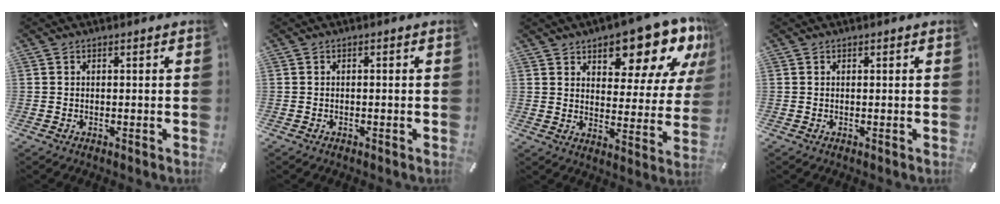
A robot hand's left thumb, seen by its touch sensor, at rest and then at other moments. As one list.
[{"total": 0.6, "force": [-0.4, 0.2, 0.3], "torque": [-0.008, -0.003, -0.007]}, {"total": 15.3, "force": [11.7, 6.5, 7.4], "torque": [-0.085, -0.094, 0.194]}, {"total": 0.0}]